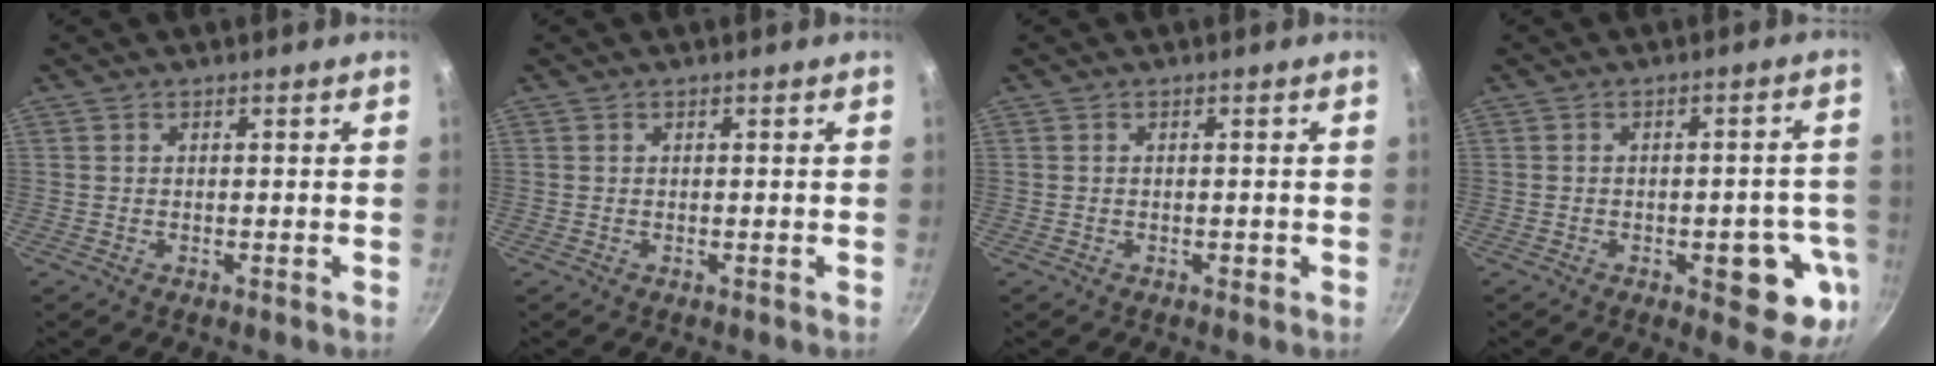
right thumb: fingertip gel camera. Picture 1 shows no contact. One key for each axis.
{"total": 0.0}
{"total": 0.6, "fx": -0.2, "fy": 0.4, "fz": 0.3, "tx": -0.002, "ty": 0.002, "tz": -0.003}
{"total": 10.5, "fx": -3.4, "fy": 4.6, "fz": 8.8, "tx": -0.067, "ty": 0.012, "tz": -0.040}